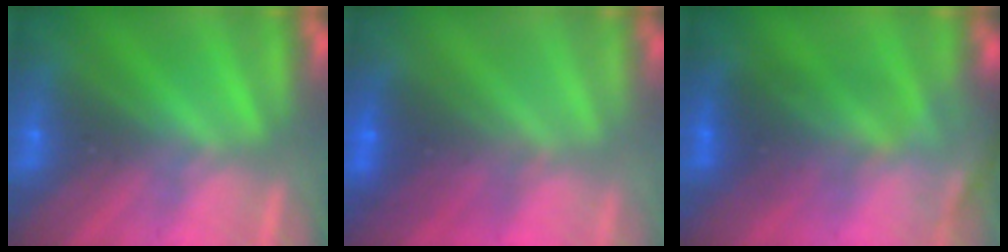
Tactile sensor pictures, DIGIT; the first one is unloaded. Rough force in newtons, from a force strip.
{"total": 2.1}
{"total": 2.7}